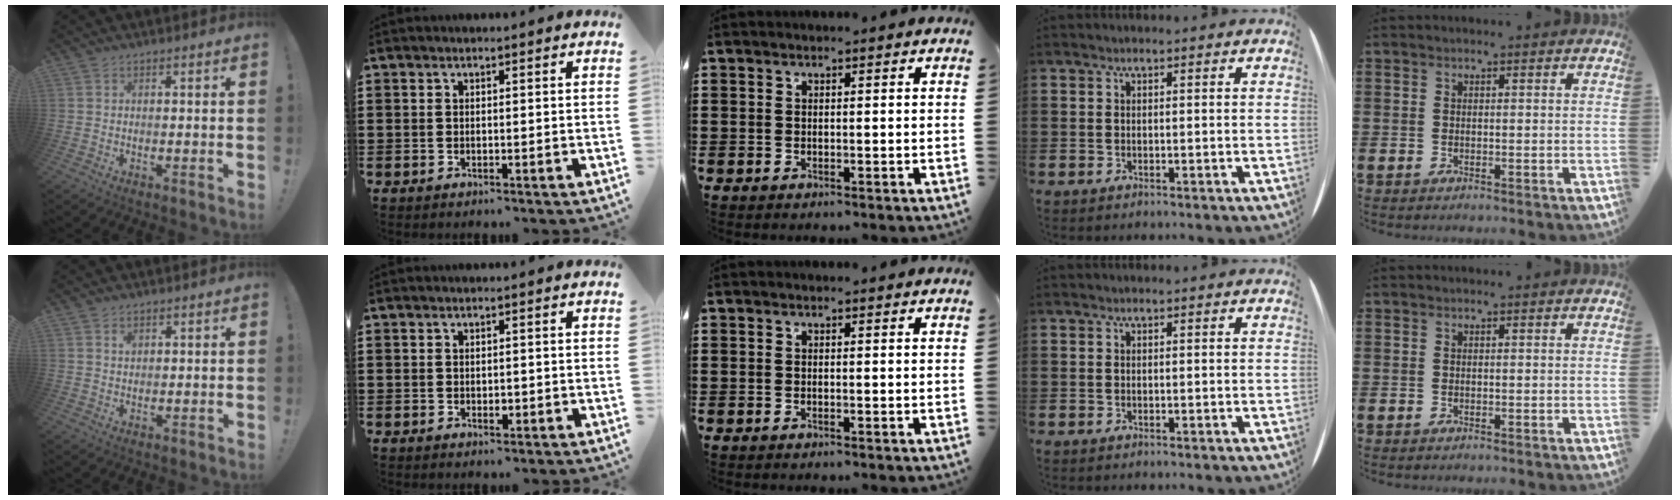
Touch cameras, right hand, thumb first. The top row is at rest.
{"thumb": {"total": 1.3, "force": [0.7, 0.9, 0.5], "torque": [-0.002, -0.003, 0.012]}, "index": {"total": 1.2, "force": [-0.1, 0.7, 1.0], "torque": [-0.018, 0.002, -0.003]}}